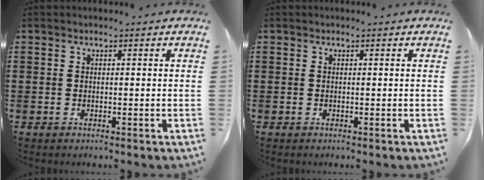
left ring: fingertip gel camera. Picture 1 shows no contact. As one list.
[{"total": 0.0}]